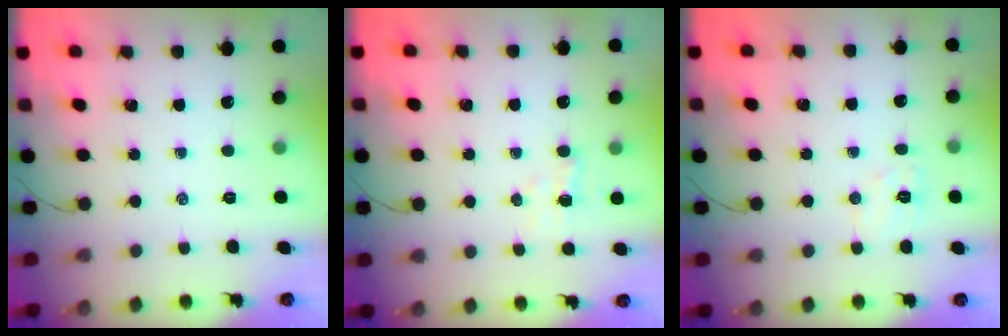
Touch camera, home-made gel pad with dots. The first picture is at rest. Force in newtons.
{"total": 2.7, "press": 2.6, "slide": 0.7}
{"total": 5.7, "press": 5.6, "slide": 1.2}